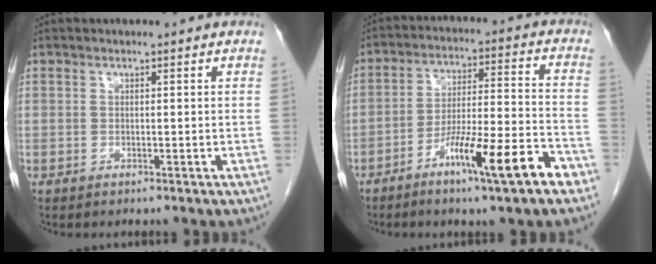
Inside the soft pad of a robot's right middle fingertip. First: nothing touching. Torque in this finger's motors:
{"motor_torque": [1.26, -0.88, 0.28, 0.09]}